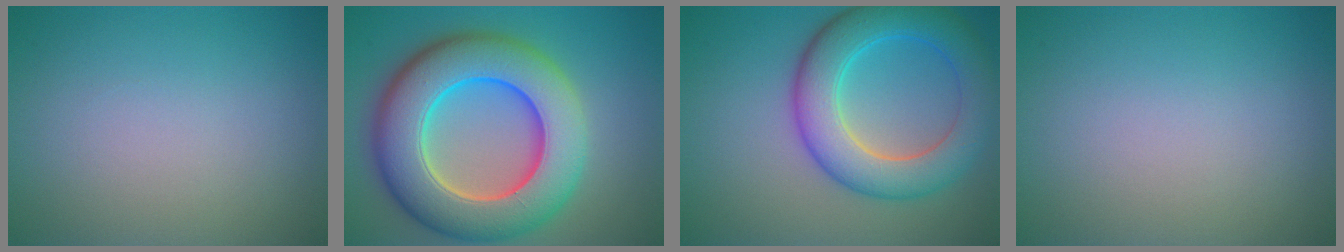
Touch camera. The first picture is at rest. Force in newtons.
{"total": 12.4, "press": 12.4, "slide": 0.2}
{"total": 7.6, "press": 7.6, "slide": 0.3}
{"total": 0.0}